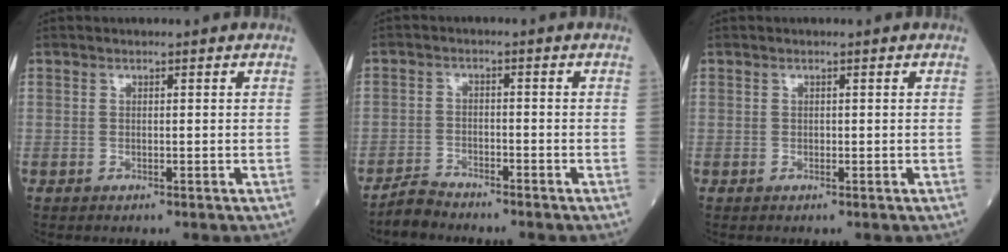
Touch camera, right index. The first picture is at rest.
{"total": 3.0, "force": [-2.9, 0.5, -0.3], "torque": [0.004, -0.007, -0.060]}
{"total": 0.0}